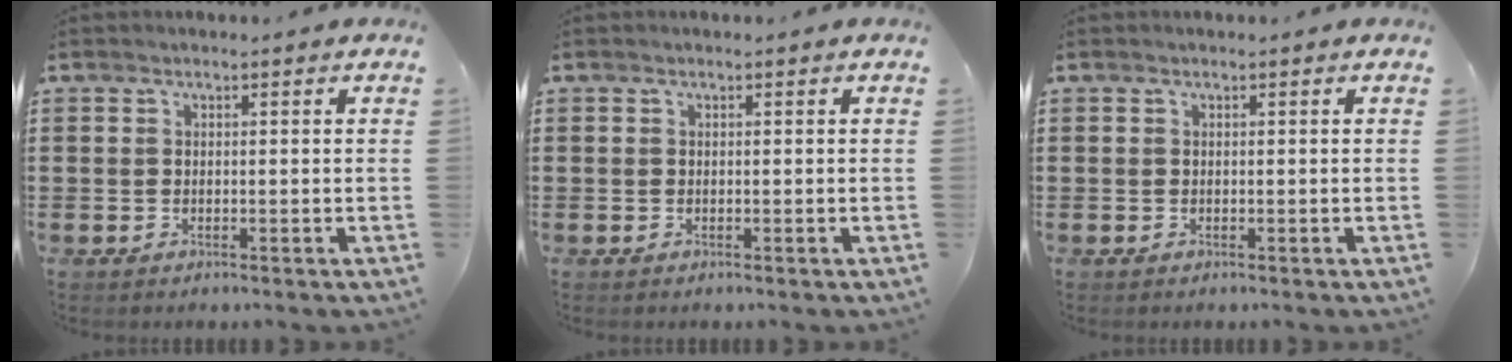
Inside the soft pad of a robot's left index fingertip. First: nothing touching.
{"total": 0.0}
{"total": 0.0}